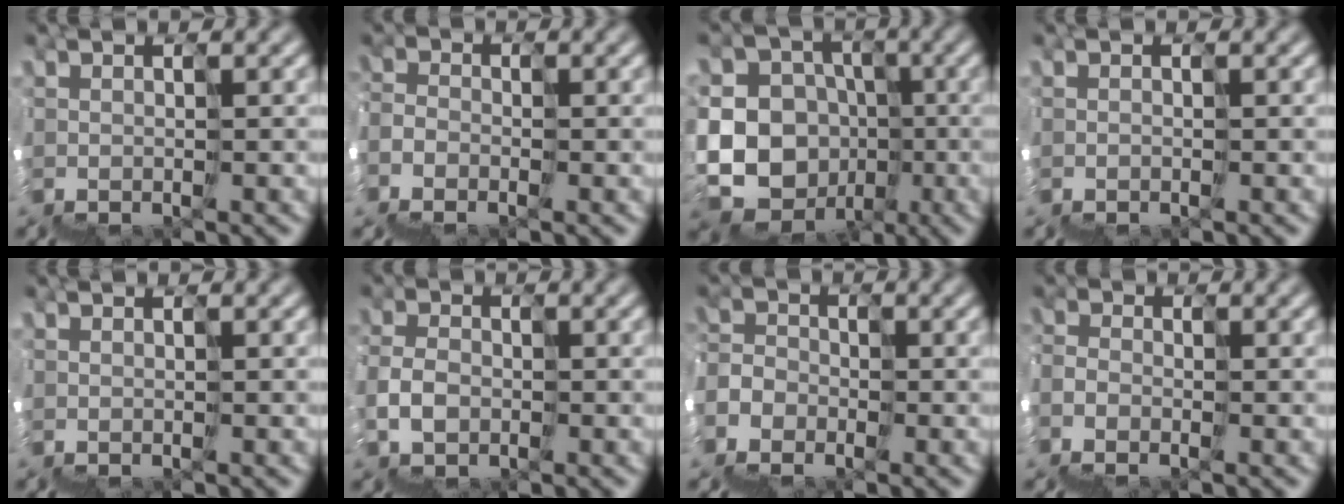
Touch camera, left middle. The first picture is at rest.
{"total": 4.1, "force": [-3.7, 1.5, -0.7], "torque": [0.023, -0.008, -0.060]}
{"total": 10.8, "force": [-3.6, 10.1, 1.1], "torque": [-0.017, 0.002, -0.067]}
{"total": 0.6, "force": [-0.6, 0.0, -0.2], "torque": [0.003, -0.001, -0.015]}
{"total": 0.0}
{"total": 2.1, "force": [-1.3, 0.6, -1.5], "torque": [0.029, 0.009, -0.029]}
{"total": 6.7, "force": [-5.7, 3.2, -1.7], "torque": [0.031, -0.013, -0.091]}
{"total": 3.6, "force": [-3.4, 1.1, -0.4], "torque": [0.015, -0.010, -0.057]}